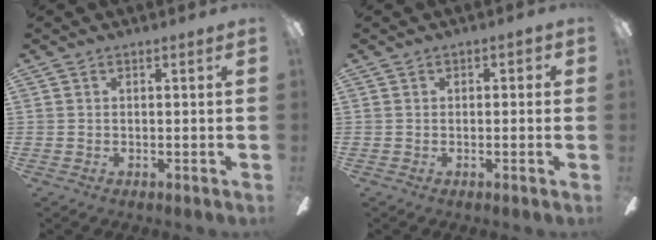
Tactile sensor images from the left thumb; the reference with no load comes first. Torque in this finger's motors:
{"motor_torque": [-0.14, -0.14, 0.01, 0.10, -0.04]}